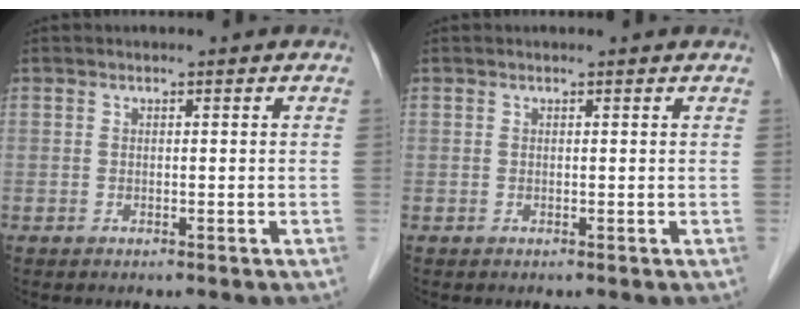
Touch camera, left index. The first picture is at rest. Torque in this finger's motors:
{"motor_torque": [0.04, -0.09, -0.09, 0.00]}